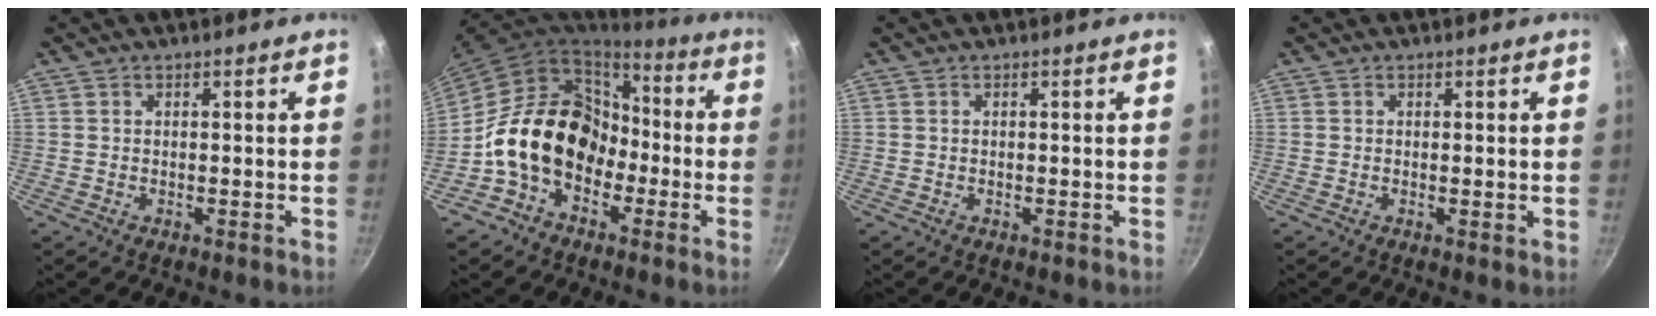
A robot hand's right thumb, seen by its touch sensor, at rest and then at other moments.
{"total": 17.8, "force": [-4.0, 13.7, 10.7], "torque": [-0.144, 0.066, -0.074]}
{"total": 0.0}
{"total": 0.6, "force": [0.1, 0.1, 0.6], "torque": [-0.009, -0.004, -0.001]}